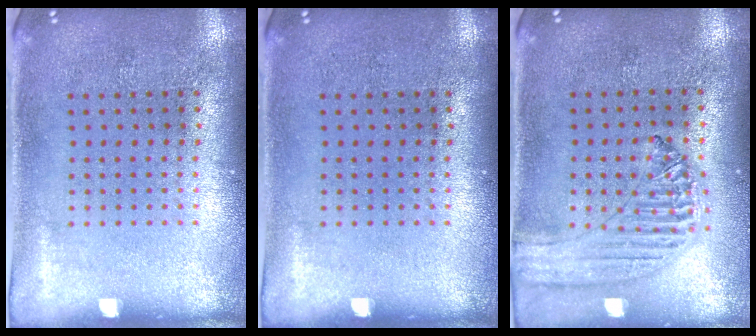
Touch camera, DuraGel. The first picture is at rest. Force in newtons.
{"total": 0.0}
{"total": 1.3, "press": 1.3, "slide": 0.1}